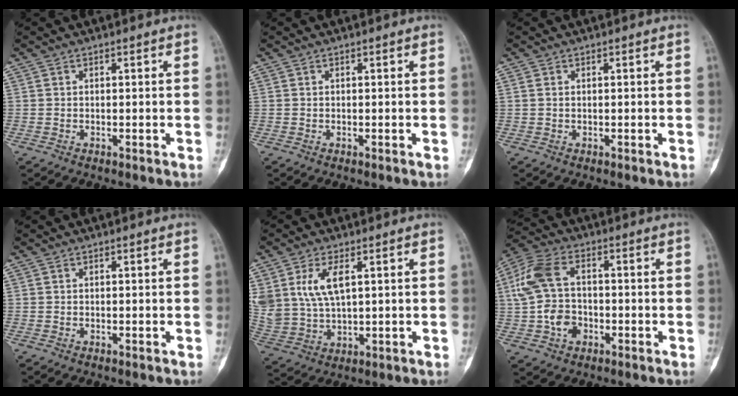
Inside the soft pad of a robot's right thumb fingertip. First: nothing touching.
{"total": 0.0}
{"total": 0.8, "force": [0.2, 0.6, 0.5], "torque": [-0.011, -0.001, 0.003]}
{"total": 0.0}
{"total": 10.6, "force": [3.7, 5.9, 8.0], "torque": [-0.162, -0.009, 0.084]}
{"total": 11.4, "force": [-0.7, 8.2, 7.9], "torque": [-0.149, 0.023, -0.021]}